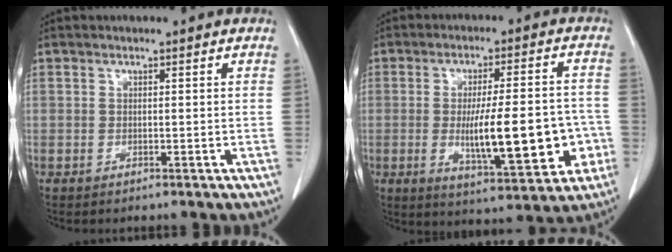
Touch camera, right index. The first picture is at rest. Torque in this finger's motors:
{"motor_torque": [1.15, -0.69, 0.67, 0.21]}